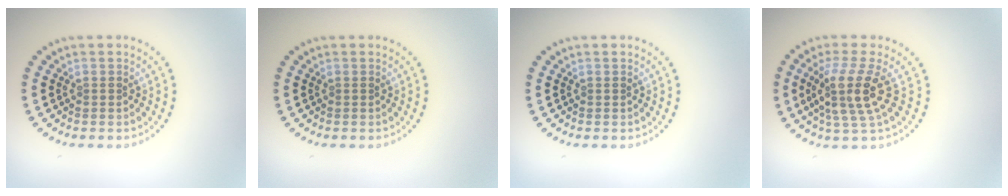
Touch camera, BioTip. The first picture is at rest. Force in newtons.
{"total": 0.0}
{"total": 0.0}
{"total": 4.0, "press": 3.1, "slide": 2.5}